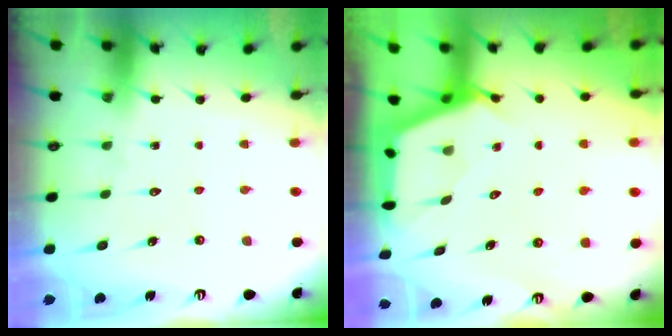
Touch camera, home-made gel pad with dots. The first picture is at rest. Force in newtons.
{"total": 2.7, "press": 2.7, "slide": 0.3}